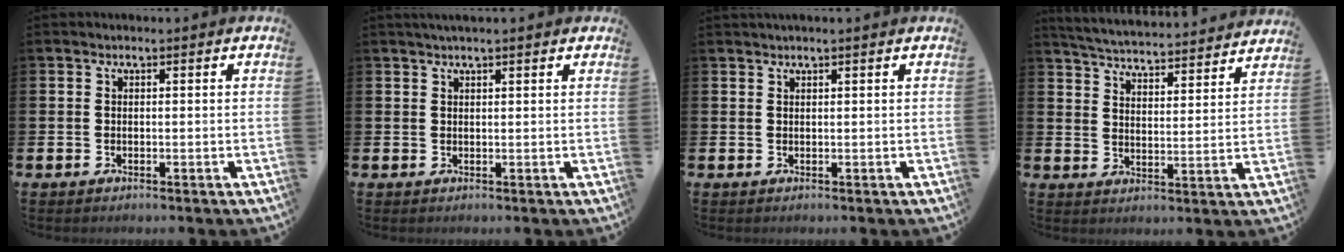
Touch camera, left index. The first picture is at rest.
{"total": 1.4, "force": [1.2, 0.0, 0.7], "torque": [-0.003, -0.001, 0.020]}
{"total": 0.7, "force": [0.7, -0.1, 0.3], "torque": [-0.001, -0.001, 0.011]}
{"total": 5.1, "force": [5.1, 0.3, 0.4], "torque": [-0.031, -0.045, 0.086]}